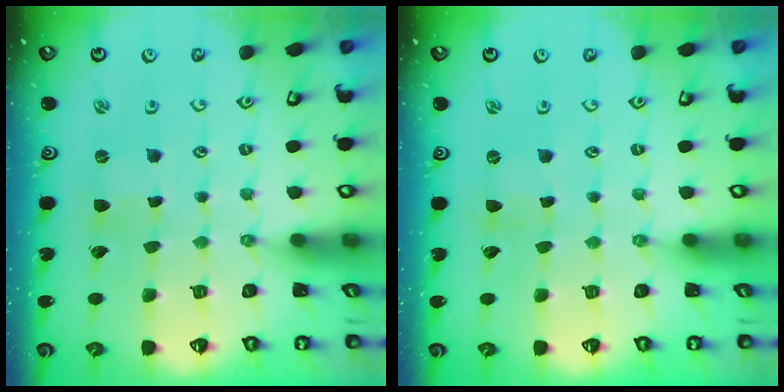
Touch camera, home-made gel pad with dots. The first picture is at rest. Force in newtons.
{"total": 0.0}